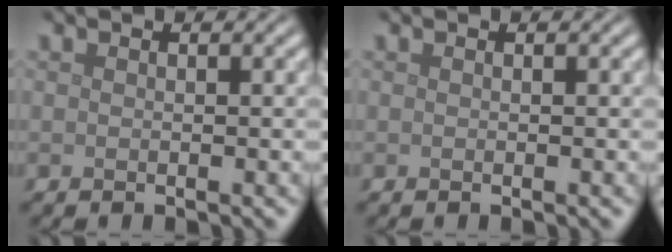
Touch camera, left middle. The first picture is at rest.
{"total": 0.0}